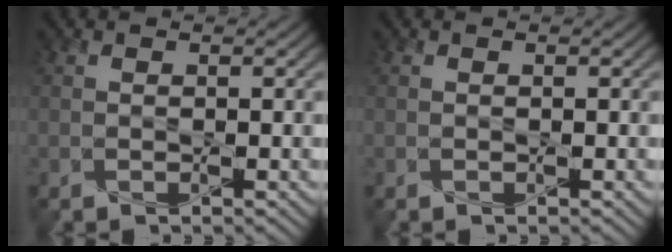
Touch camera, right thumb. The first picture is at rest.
{"total": 0.0}